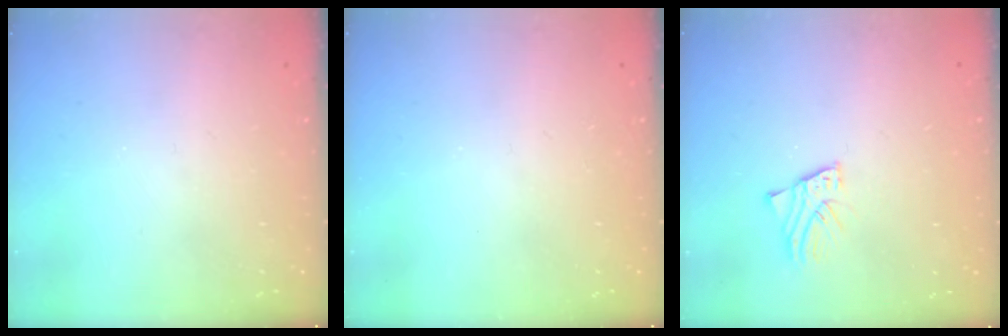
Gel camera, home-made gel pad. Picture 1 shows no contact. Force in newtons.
{"total": 0.0}
{"total": 1.9, "press": 1.9, "slide": 0.1}